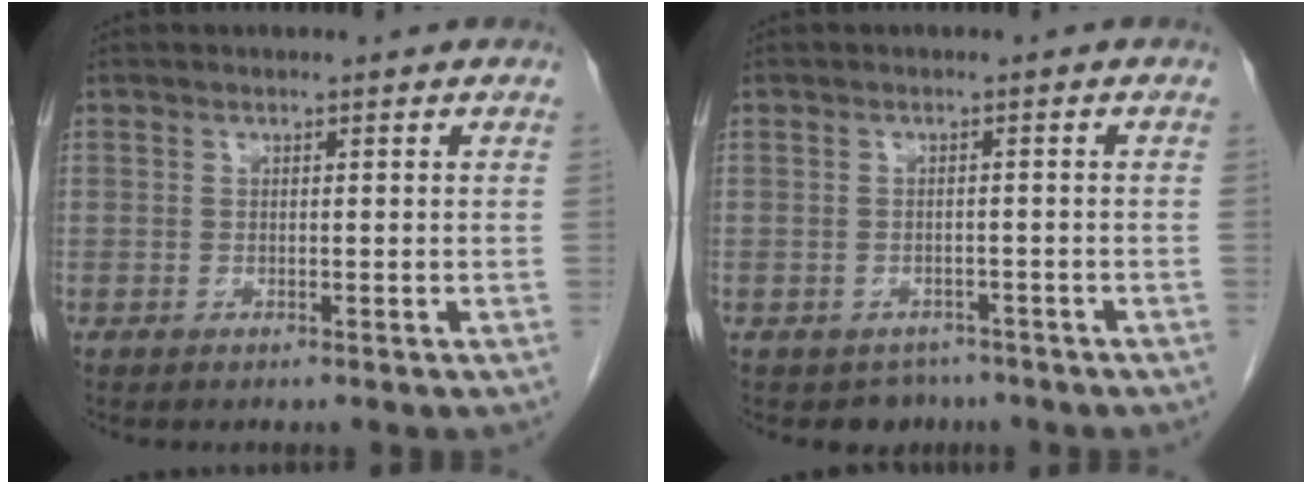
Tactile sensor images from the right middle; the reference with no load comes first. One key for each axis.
{"total": 2.7, "fx": -2.1, "fy": 1.7, "fz": -0.1, "tx": -0.002, "ty": 0.004, "tz": -0.028}